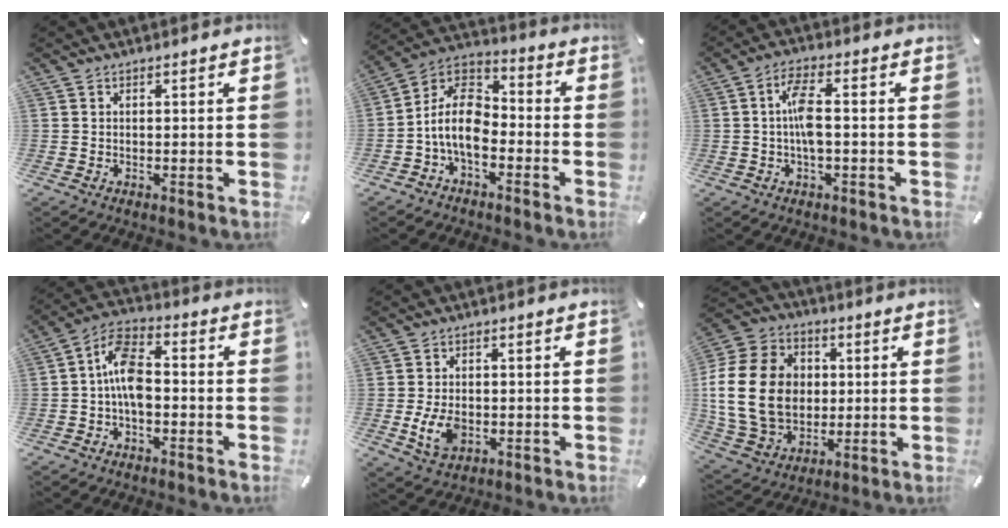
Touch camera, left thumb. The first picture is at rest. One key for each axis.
{"total": 12.4, "fx": -4.7, "fy": 7.6, "fz": 8.6, "tx": -0.189, "ty": 0.018, "tz": -0.091}
{"total": 6.6, "fx": -0.4, "fy": 2.0, "fz": 6.3, "tx": -0.135, "ty": 0.000, "tz": -0.015}
{"total": 9.6, "fx": -1.8, "fy": 5.4, "fz": 7.7, "tx": -0.161, "ty": 0.014, "tz": -0.032}
{"total": 6.8, "fx": -1.2, "fy": 4.7, "fz": 4.7, "tx": -0.104, "ty": -0.004, "tz": -0.025}
{"total": 21.2, "fx": 0.7, "fy": 16.9, "fz": 12.7, "tx": -0.267, "ty": 0.012, "tz": 0.014}